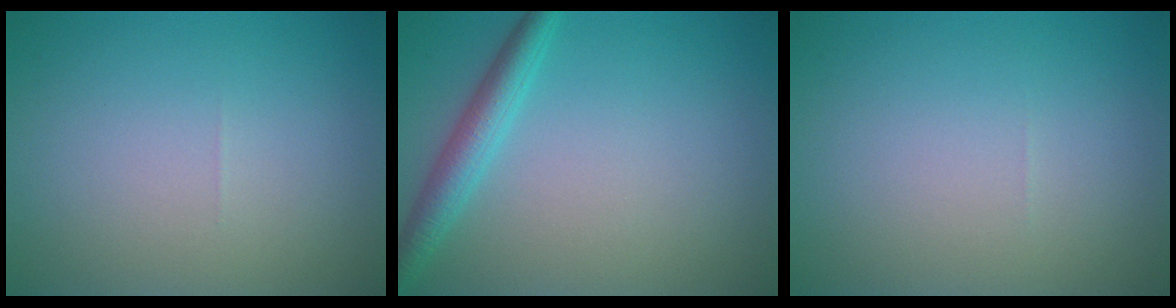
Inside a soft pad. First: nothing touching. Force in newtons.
{"total": 3.0, "press": 3.0, "slide": 0.1}
{"total": 0.0}